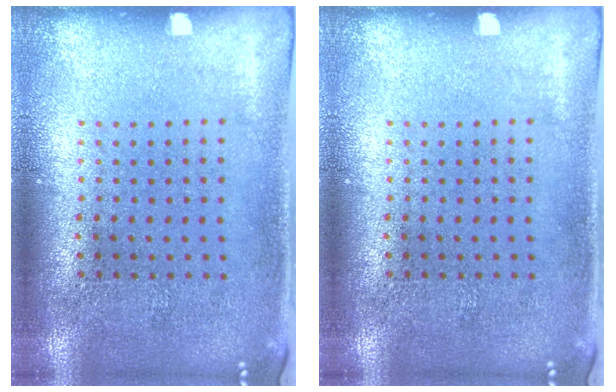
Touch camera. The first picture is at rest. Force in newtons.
{"total": 0.0}